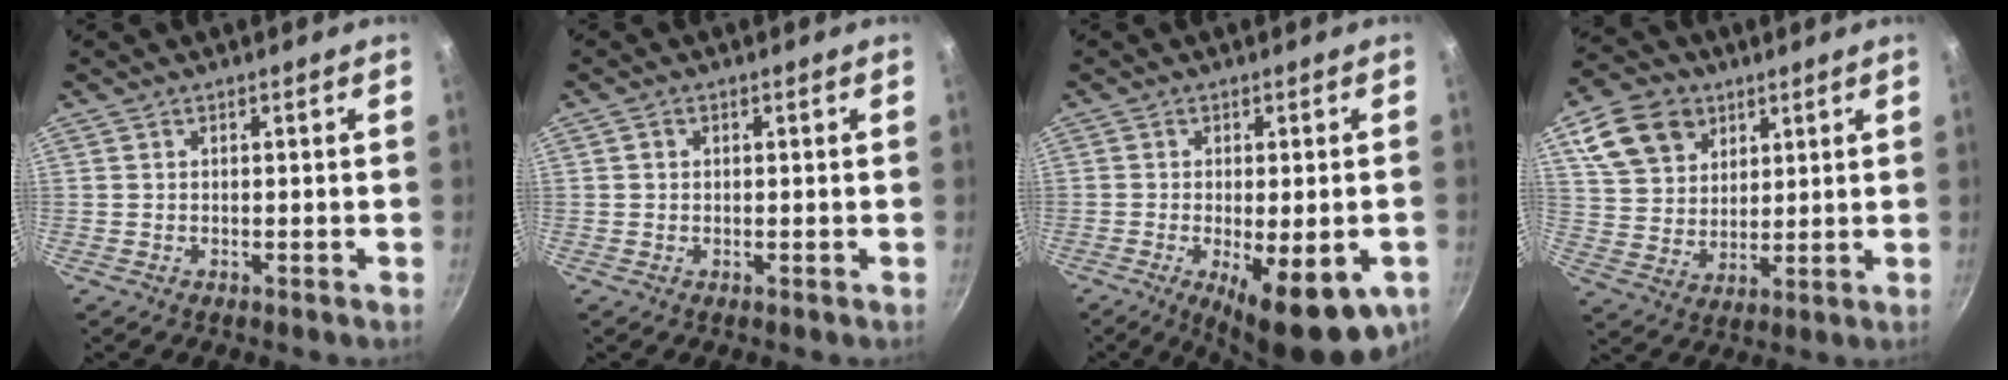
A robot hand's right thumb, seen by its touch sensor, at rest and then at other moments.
{"total": 1.0, "force": [0.2, 0.9, 0.4], "torque": [-0.005, 0.004, 0.001]}
{"total": 14.8, "force": [-5.5, 4.7, 13.0], "torque": [-0.160, -0.010, -0.067]}
{"total": 13.5, "force": [6.4, 10.0, 6.4], "torque": [-0.096, -0.011, 0.119]}